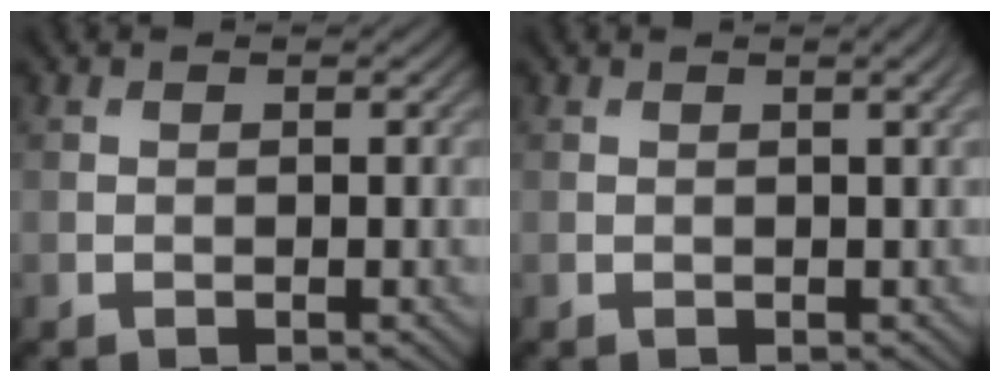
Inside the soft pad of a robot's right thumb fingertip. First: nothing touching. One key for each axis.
{"total": 1.5, "fx": 0.5, "fy": 0.2, "fz": 1.3, "tx": -0.017, "ty": 0.006, "tz": 0.005}